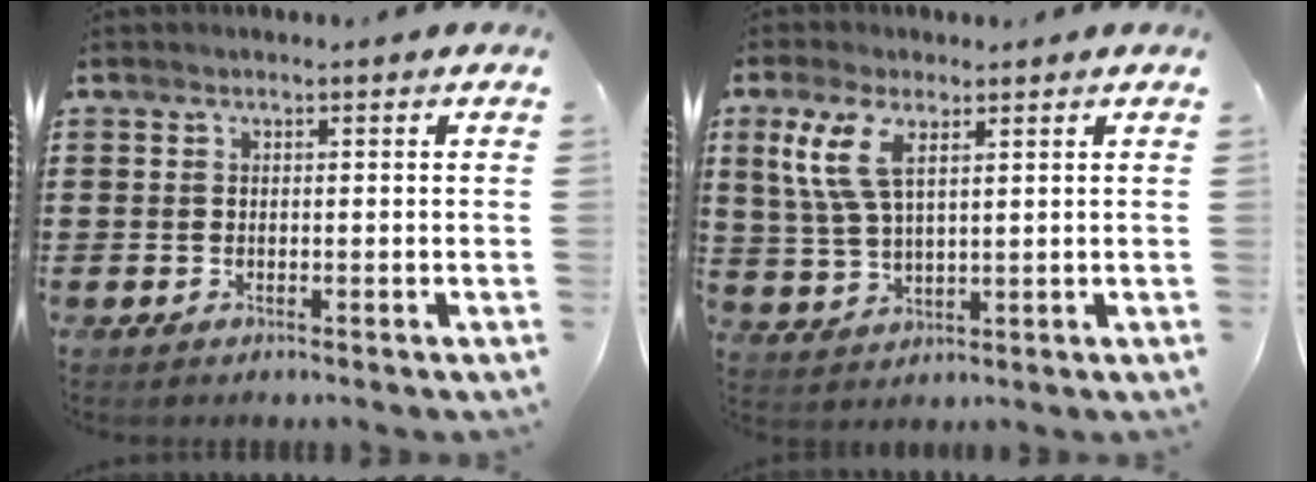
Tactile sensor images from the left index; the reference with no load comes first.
{"total": 6.9, "force": [3.3, 2.9, 5.3], "torque": [-0.124, 0.005, 0.056]}